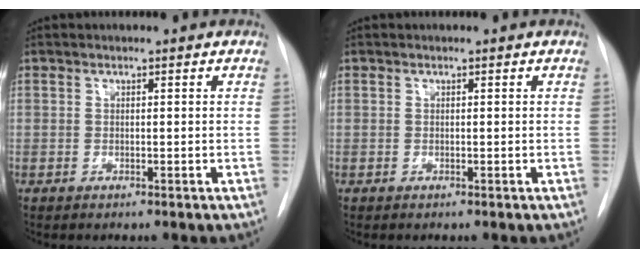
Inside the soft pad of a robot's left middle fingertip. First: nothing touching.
{"total": 0.0}